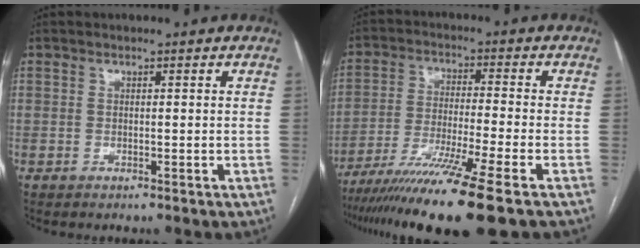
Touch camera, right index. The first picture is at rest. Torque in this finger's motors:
{"motor_torque": [1.49, -0.65, 1.05, 0.21]}